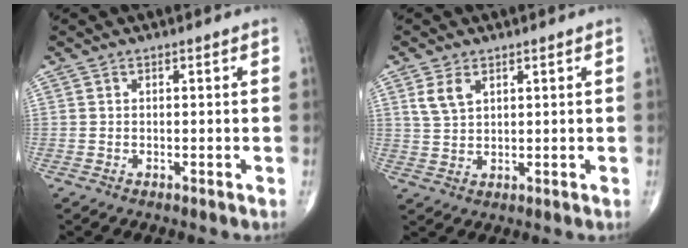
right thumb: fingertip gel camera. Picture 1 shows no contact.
{"total": 4.1, "force": [2.0, 2.4, 2.7], "torque": [-0.050, -0.004, 0.047]}